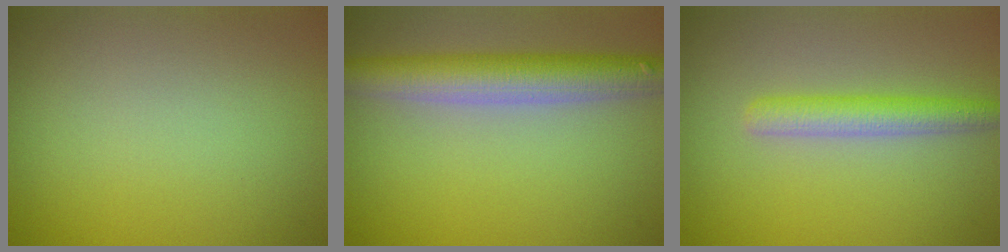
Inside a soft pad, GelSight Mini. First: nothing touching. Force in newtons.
{"total": 5.9, "press": 5.9, "slide": 0.4}
{"total": 3.0, "press": 3.0, "slide": 0.1}